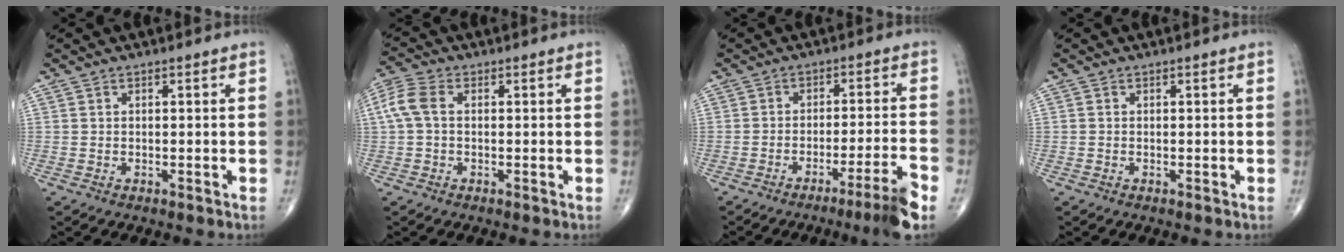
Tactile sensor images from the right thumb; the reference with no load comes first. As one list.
[{"total": 5.7, "force": [0.5, 3.6, 4.4], "torque": [-0.114, 0.019, 0.005]}, {"total": 8.1, "force": [-5.1, 0.0, 6.3], "torque": [-0.098, 0.020, -0.078]}, {"total": 0.0}]